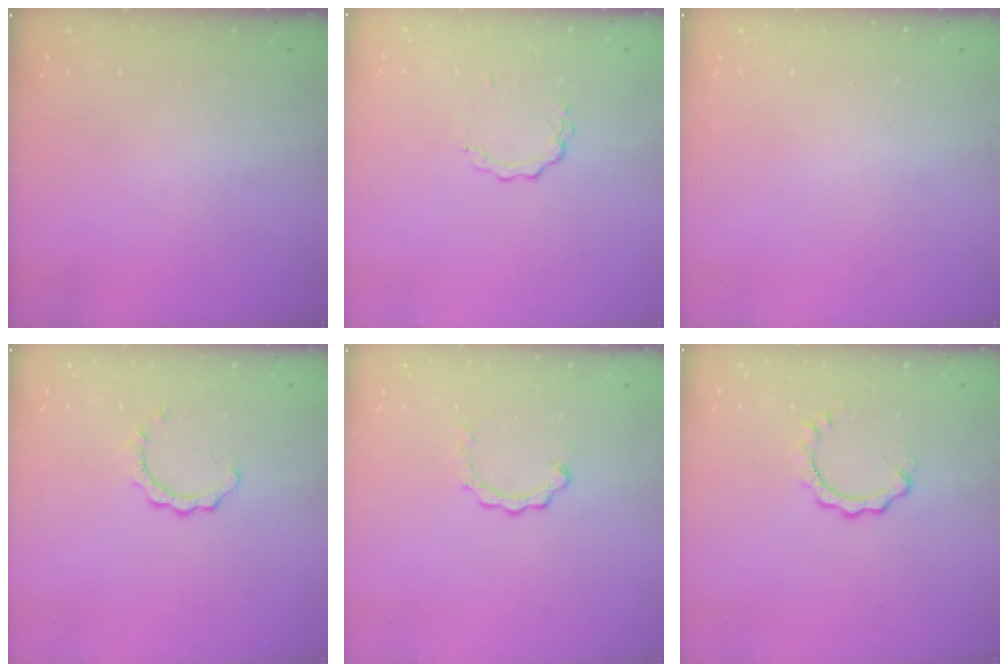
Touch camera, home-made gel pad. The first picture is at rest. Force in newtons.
{"total": 3.6, "press": 3.5, "slide": 0.3}
{"total": 0.0}
{"total": 2.6, "press": 2.6, "slide": 0.2}
{"total": 2.4, "press": 2.4, "slide": 0.3}
{"total": 2.9, "press": 2.8, "slide": 0.3}